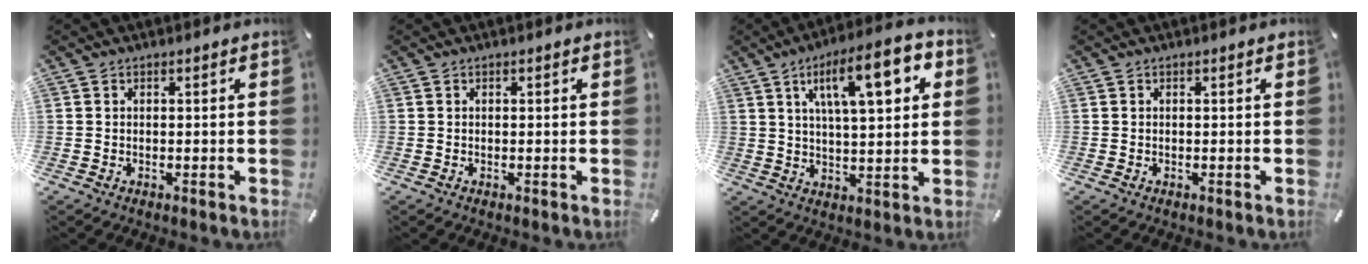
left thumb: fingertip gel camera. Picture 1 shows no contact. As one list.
[{"total": 0.0}, {"total": 15.9, "force": [6.6, 5.1, 13.6], "torque": [-0.209, -0.009, 0.098]}, {"total": 0.0}]